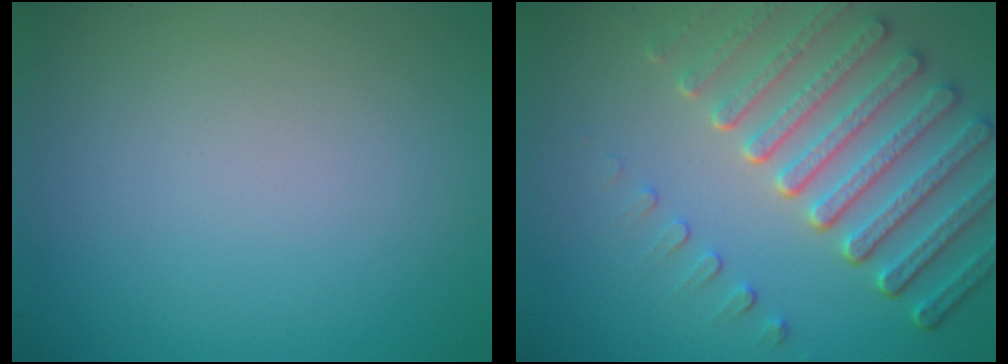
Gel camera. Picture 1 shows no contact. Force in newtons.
{"total": 6.8, "press": 5.3, "slide": 4.2}